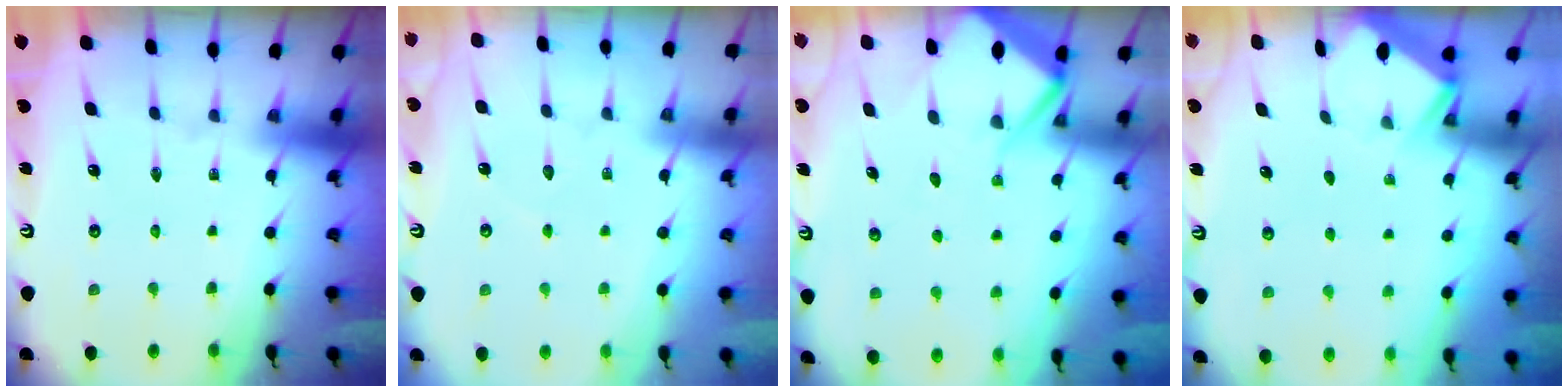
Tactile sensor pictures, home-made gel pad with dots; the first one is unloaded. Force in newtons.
{"total": 4.6, "press": 4.6, "slide": 0.6}
{"total": 6.4, "press": 6.4, "slide": 0.7}
{"total": 3.2, "press": 3.2, "slide": 0.4}